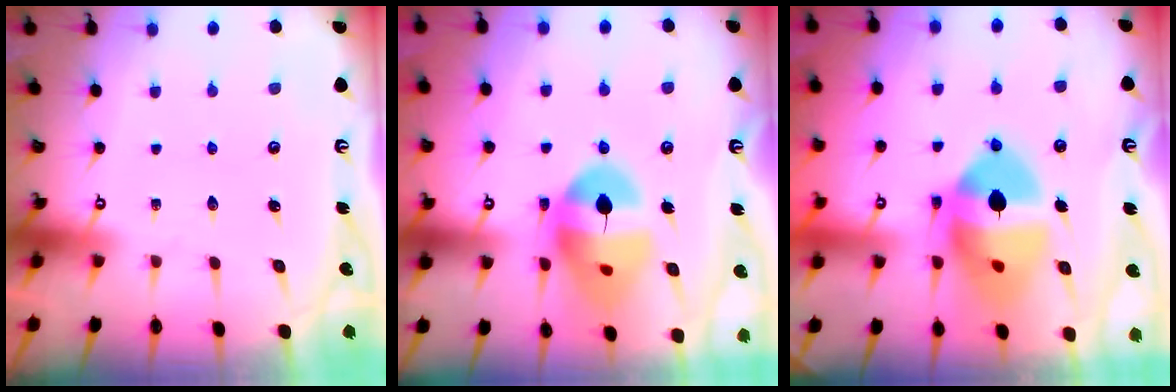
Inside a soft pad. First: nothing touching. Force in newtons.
{"total": 16.0, "press": 15.8, "slide": 2.3}
{"total": 16.7, "press": 16.4, "slide": 2.7}